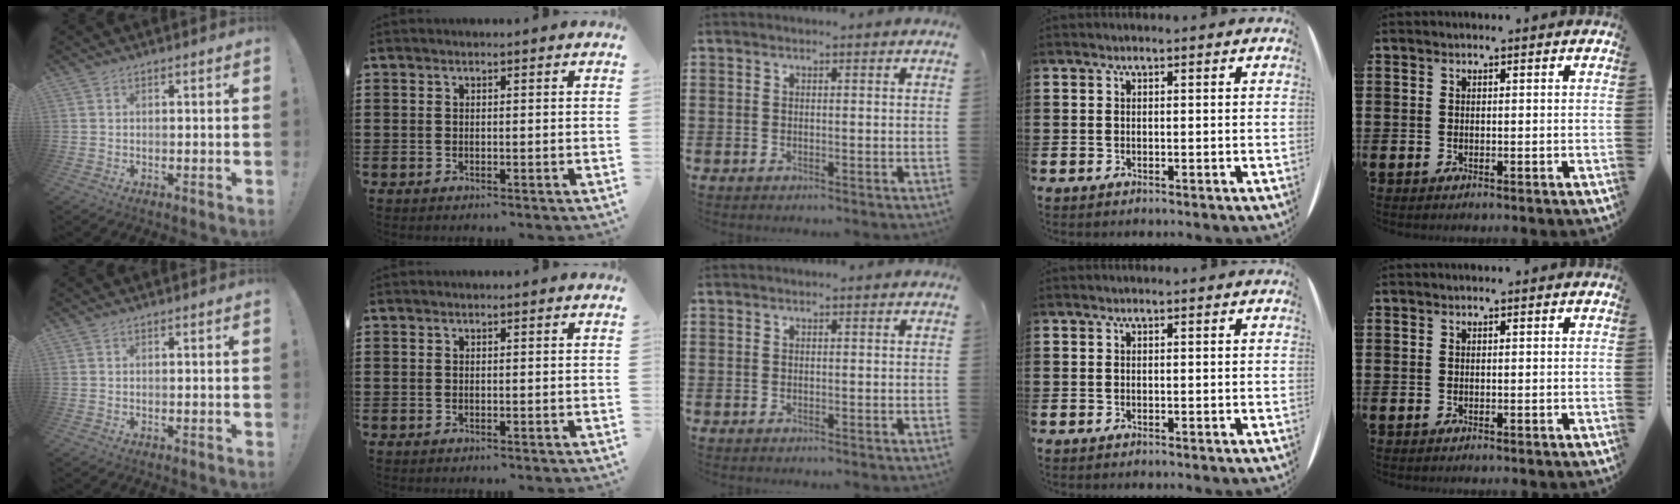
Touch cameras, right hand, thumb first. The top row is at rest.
{}